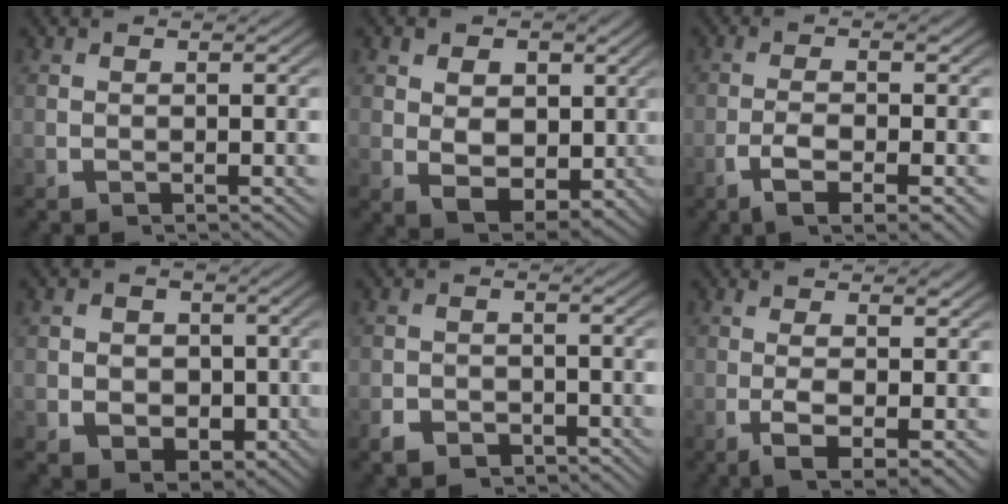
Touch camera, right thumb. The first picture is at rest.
{"total": 7.8, "force": [1.0, 5.9, 5.0], "torque": [-0.106, -0.043, 0.029]}
{"total": 5.1, "force": [-2.1, 1.9, 4.3], "torque": [-0.092, -0.016, -0.028]}
{"total": 6.2, "force": [-0.5, 5.0, 3.5], "torque": [-0.062, -0.031, 0.004]}
{"total": 2.6, "force": [-2.0, 1.5, 0.7], "torque": [-0.007, -0.011, -0.034]}
{"total": 5.6, "force": [-1.5, 2.6, 4.8], "torque": [-0.103, -0.029, -0.010]}